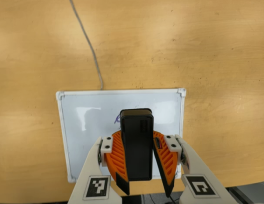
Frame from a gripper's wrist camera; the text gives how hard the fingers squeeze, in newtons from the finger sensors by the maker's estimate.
{"total": 11.3, "left": 11.0, "right": 11.5}